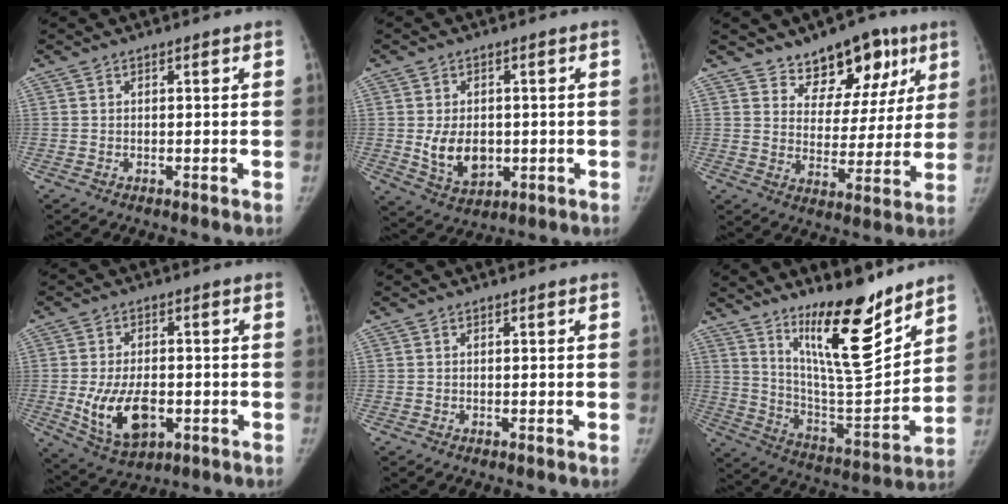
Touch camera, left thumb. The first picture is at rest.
{"total": 5.2, "force": [0.3, 4.0, 3.3], "torque": [-0.037, -0.012, 0.020]}
{"total": 13.1, "force": [8.2, 7.8, 6.5], "torque": [-0.032, -0.038, 0.122]}
{"total": 11.1, "force": [-2.5, 6.4, 8.8], "torque": [-0.149, 0.002, -0.028]}
{"total": 0.0}
{"total": 19.1, "force": [13.6, 4.6, 12.6], "torque": [-0.158, -0.112, 0.234]}